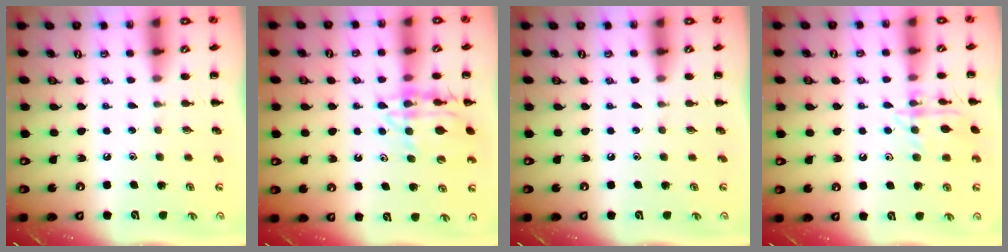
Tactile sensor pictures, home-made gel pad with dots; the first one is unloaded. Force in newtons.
{"total": 13.1, "press": 13.0, "slide": 2.2}
{"total": 0.0}
{"total": 11.9, "press": 11.9, "slide": 0.8}